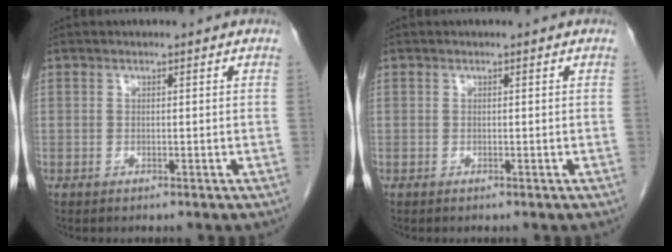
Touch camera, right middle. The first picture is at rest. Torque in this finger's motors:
{"motor_torque": [-0.13, -0.40, 0.00, 0.00]}